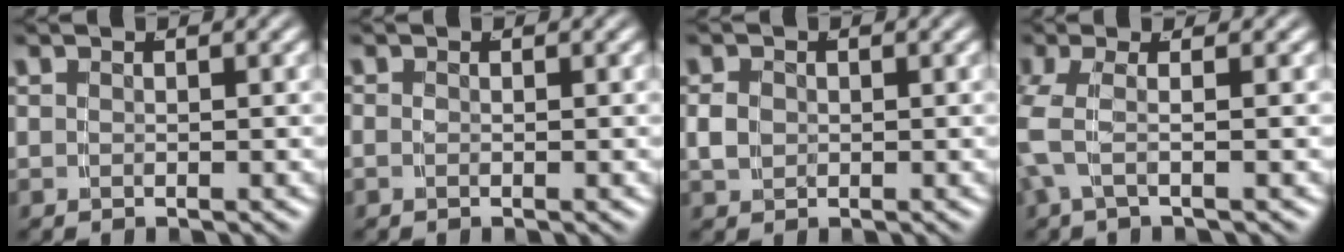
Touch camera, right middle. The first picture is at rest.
{"total": 0.5, "force": [-0.4, 0.0, 0.4], "torque": [-0.014, -0.007, -0.004]}
{"total": 1.1, "force": [-0.1, 0.8, 0.7], "torque": [-0.021, -0.005, 0.007]}
{"total": 3.1, "force": [0.5, 0.9, 3.0], "torque": [-0.062, 0.011, 0.003]}